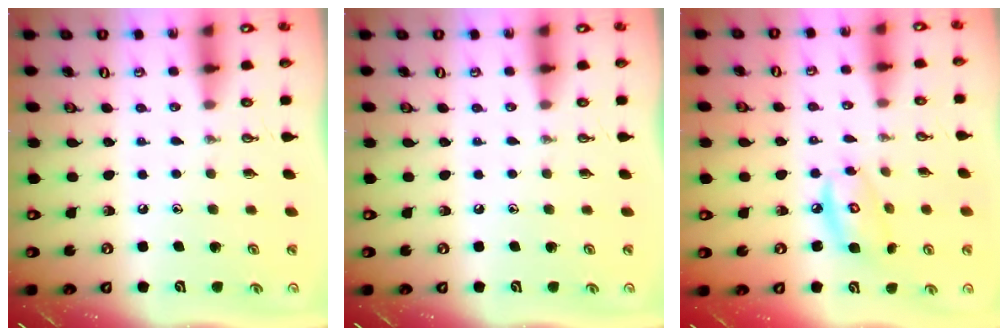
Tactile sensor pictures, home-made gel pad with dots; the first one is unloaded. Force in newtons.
{"total": 0.0}
{"total": 7.9, "press": 7.8, "slide": 0.6}